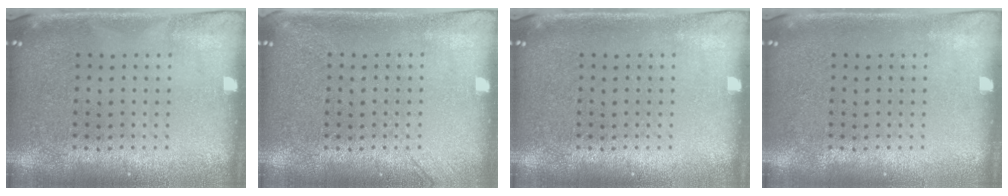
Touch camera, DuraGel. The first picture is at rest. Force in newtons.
{"total": 1.2, "press": 1.2, "slide": 0.2}
{"total": 0.0}
{"total": 0.0}